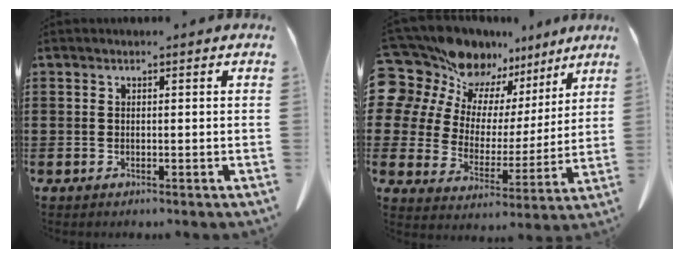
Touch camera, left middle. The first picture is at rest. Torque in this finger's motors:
{"motor_torque": [0.38, 0.26, 0.09, 0.00]}